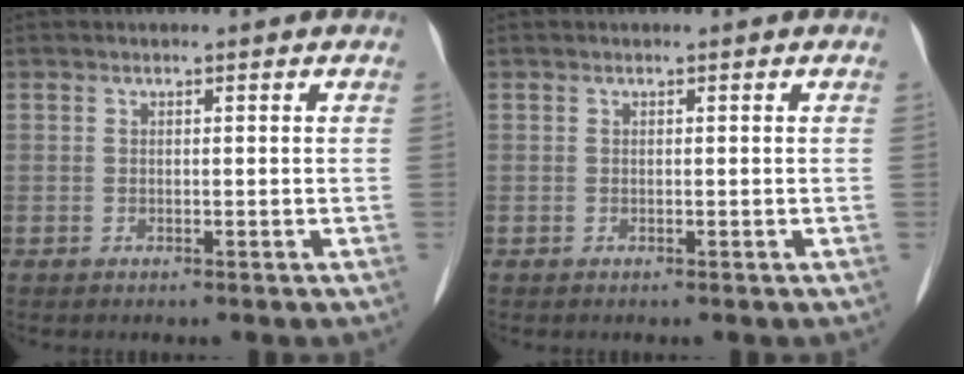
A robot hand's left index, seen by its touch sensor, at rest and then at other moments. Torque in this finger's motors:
{"motor_torque": [0.00, 0.00, 0.02, 0.00]}